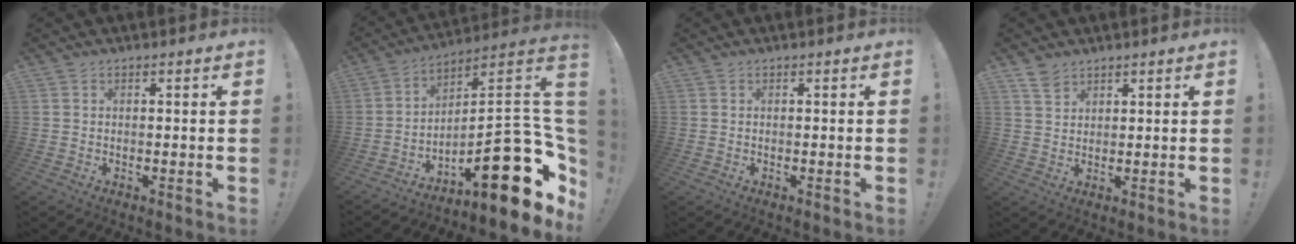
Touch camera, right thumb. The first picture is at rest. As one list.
[{"total": 24.1, "force": [-9.0, 8.0, 20.9], "torque": [-0.286, 0.037, -0.137]}, {"total": 0.0}, {"total": 4.2, "force": [3.3, 2.1, 1.5], "torque": [-0.029, -0.015, 0.064]}]